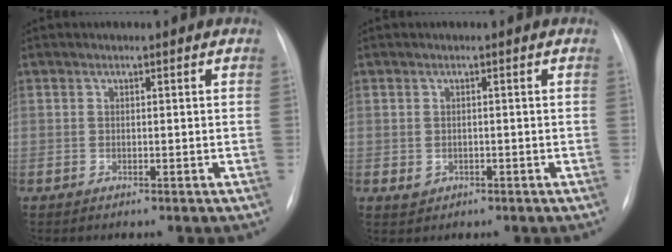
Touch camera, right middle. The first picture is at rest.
{"total": 1.6, "force": [0.5, 1.4, 0.6], "torque": [-0.010, 0.002, 0.018]}